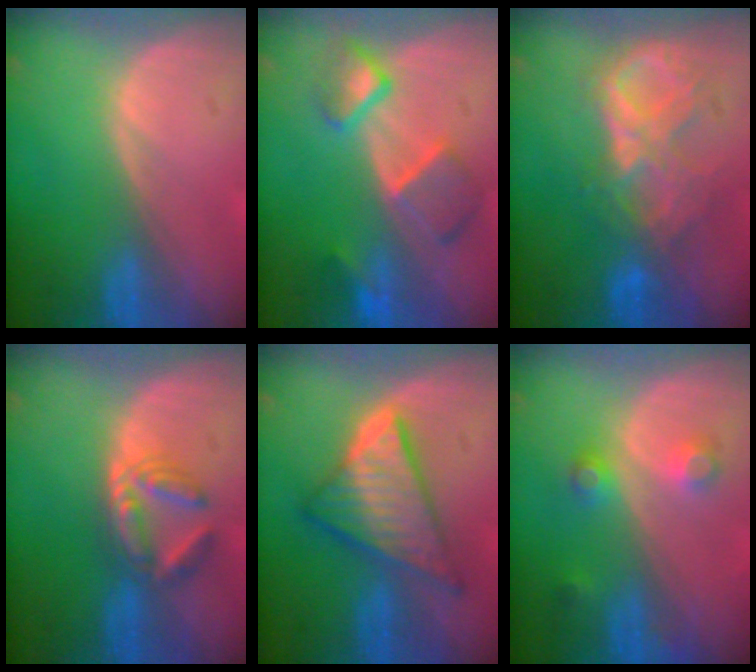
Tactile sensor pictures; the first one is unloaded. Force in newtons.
{"total": 7.3, "press": 6.8, "slide": 2.4}
{"total": 8.7, "press": 7.7, "slide": 4.1}
{"total": 6.2, "press": 5.7, "slide": 2.5}
{"total": 9.1, "press": 9.1, "slide": 0.7}
{"total": 3.7, "press": 3.4, "slide": 1.7}